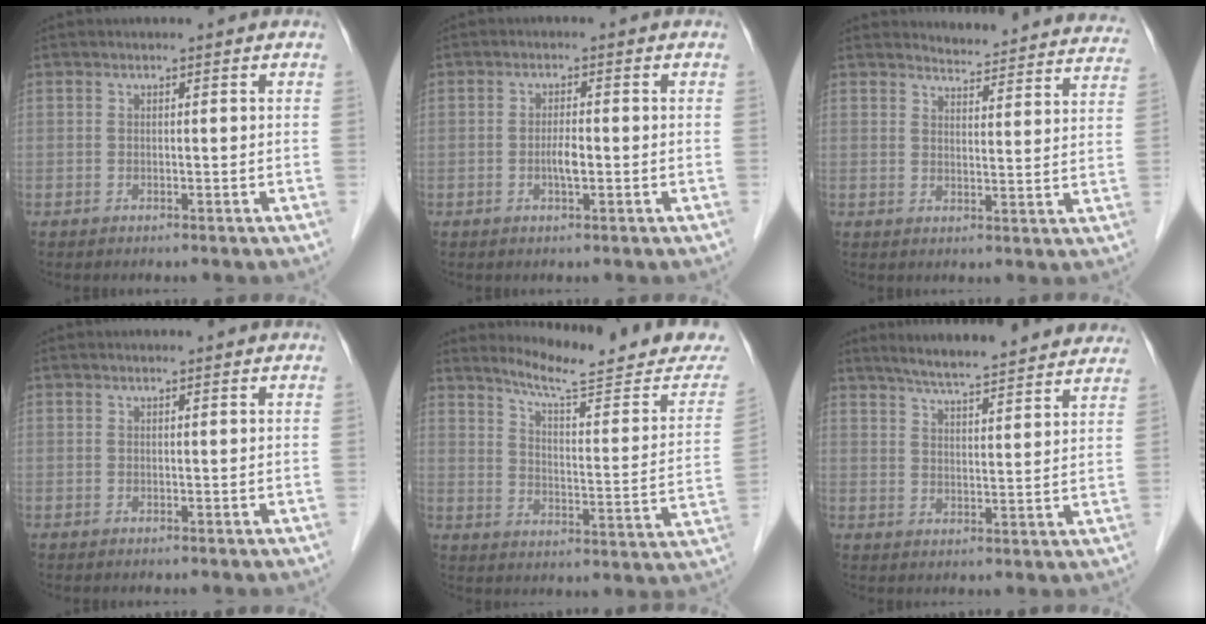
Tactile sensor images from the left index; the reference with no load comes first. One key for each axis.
{"total": 2.3, "fx": -0.7, "fy": 0.4, "fz": 2.1, "tx": -0.041, "ty": 0.000, "tz": -0.012}
{"total": 17.6, "fx": 17.3, "fy": 2.1, "fz": 2.5, "tx": -0.011, "ty": -0.066, "tz": 0.177}
{"total": 0.7, "fx": 0.7, "fy": 0.0, "fz": 0.1, "tx": -0.009, "ty": 0.003, "tz": 0.009}
{"total": 17.7, "fx": 16.2, "fy": 1.5, "fz": 7.2, "tx": -0.102, "ty": -0.064, "tz": 0.205}
{"total": 18.9, "fx": 17.2, "fy": 1.7, "fz": 7.6, "tx": -0.108, "ty": 0.009, "tz": 0.223}